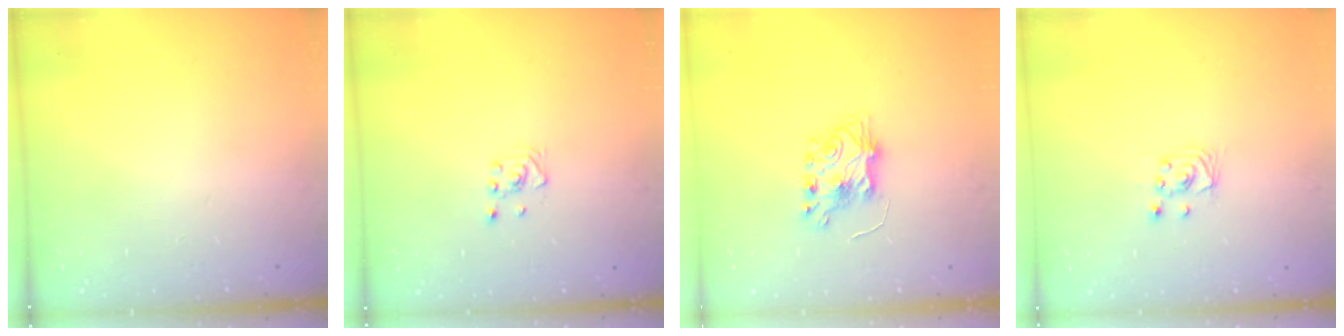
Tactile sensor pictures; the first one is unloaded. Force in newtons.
{"total": 2.6, "press": 2.4, "slide": 1.0}
{"total": 6.9, "press": 6.9, "slide": 0.4}
{"total": 2.4, "press": 2.4, "slide": 0.2}